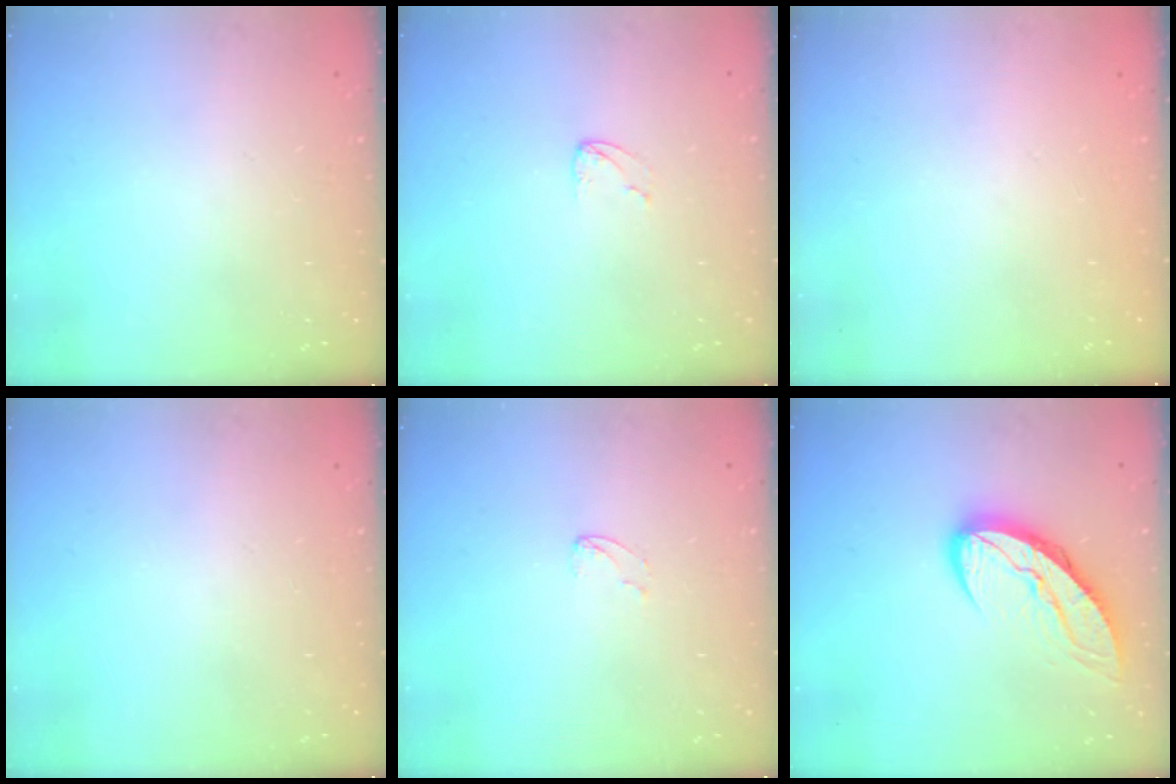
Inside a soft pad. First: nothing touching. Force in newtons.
{"total": 3.3, "press": 3.3, "slide": 0.3}
{"total": 0.0}
{"total": 0.0}
{"total": 2.8, "press": 2.8, "slide": 0.3}
{"total": 9.8, "press": 9.7, "slide": 1.1}